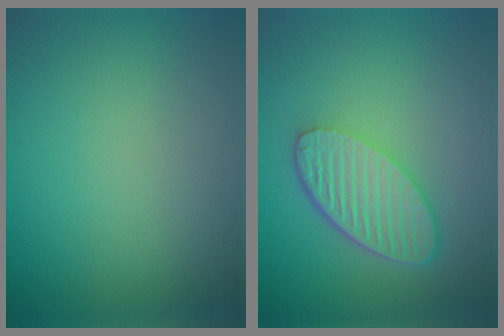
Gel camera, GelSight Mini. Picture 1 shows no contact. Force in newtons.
{"total": 5.8, "press": 4.4, "slide": 3.8}